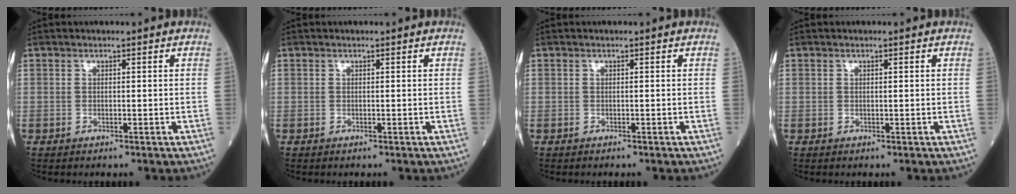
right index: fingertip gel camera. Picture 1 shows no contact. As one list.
[{"total": 0.0}, {"total": 0.0}, {"total": 0.0}]